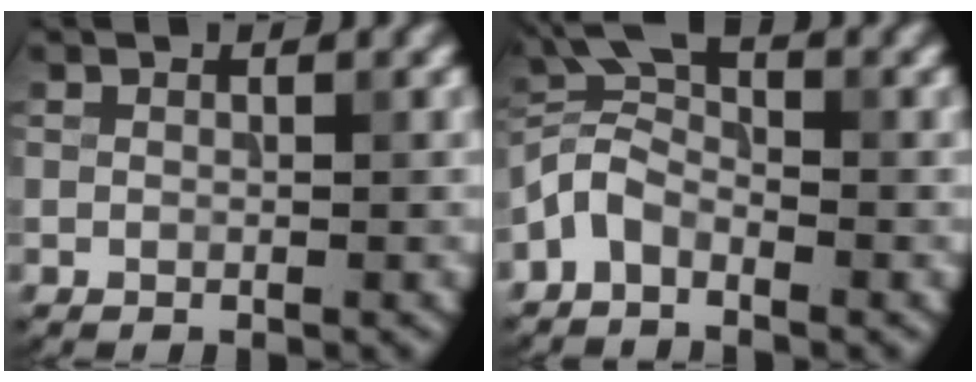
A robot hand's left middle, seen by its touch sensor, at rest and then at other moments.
{"total": 3.7, "force": [-2.3, 1.8, 2.3], "torque": [-0.051, 0.009, -0.061]}